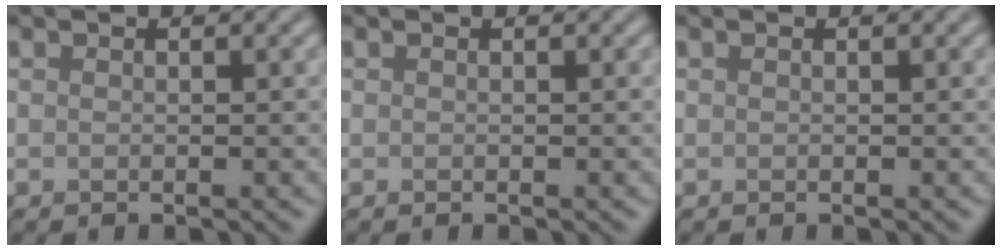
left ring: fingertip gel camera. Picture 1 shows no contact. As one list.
[{"total": 0.0}, {"total": 0.0}]